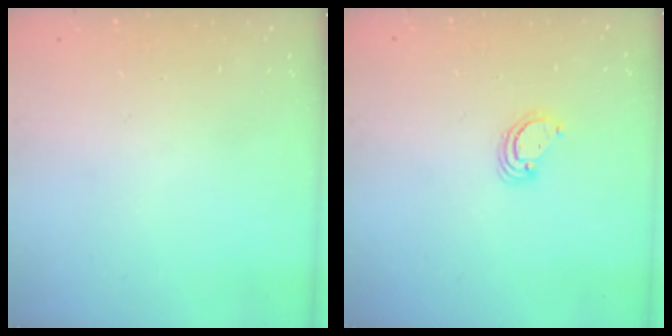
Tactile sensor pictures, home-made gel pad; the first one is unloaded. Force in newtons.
{"total": 3.9, "press": 3.9, "slide": 0.3}